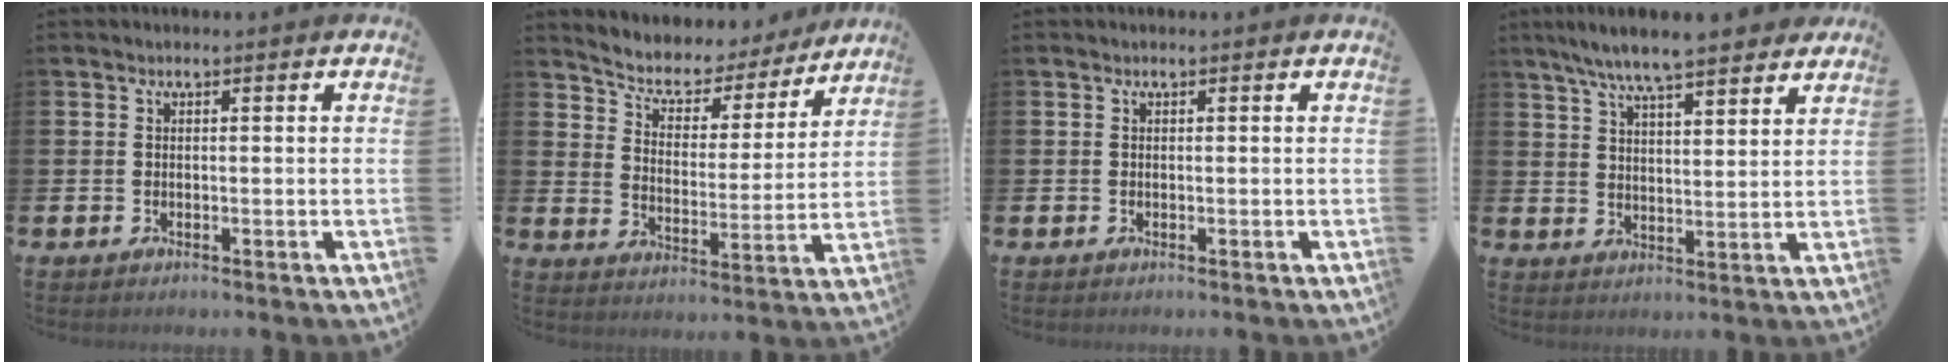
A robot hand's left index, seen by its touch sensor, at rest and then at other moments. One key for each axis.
{"total": 5.7, "fx": 5.2, "fy": 2.2, "fz": 0.8, "tx": -0.041, "ty": -0.045, "tz": 0.084}
{"total": 0.0}
{"total": 7.7, "fx": 7.2, "fy": 0.8, "fz": 2.9, "tx": -0.072, "ty": -0.030, "tz": 0.128}